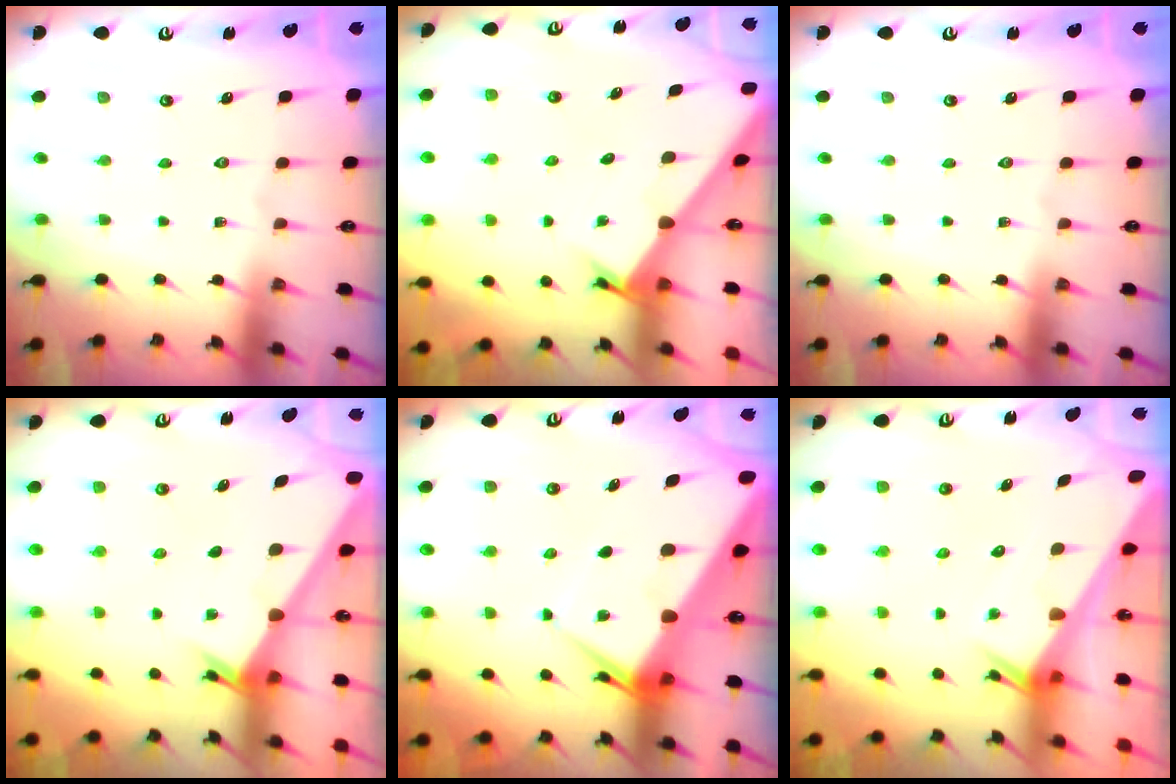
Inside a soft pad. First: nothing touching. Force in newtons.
{"total": 2.0, "press": 2.0, "slide": 0.2}
{"total": 0.0}
{"total": 2.4, "press": 2.4, "slide": 0.2}
{"total": 8.6, "press": 8.5, "slide": 0.9}
{"total": 2.7, "press": 2.7, "slide": 0.1}